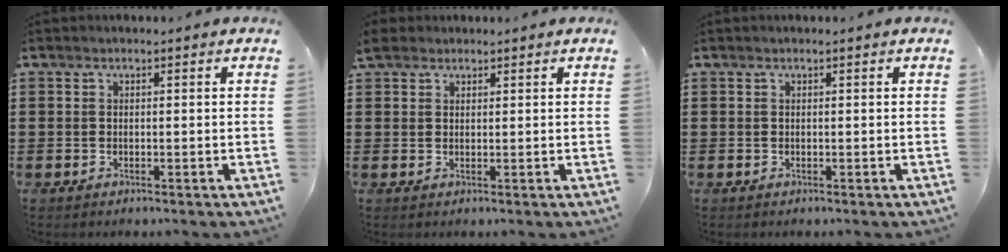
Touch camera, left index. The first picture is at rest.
{"total": 2.7, "force": [2.2, 1.4, 0.8], "torque": [-0.022, 0.008, 0.042]}
{"total": 0.0}